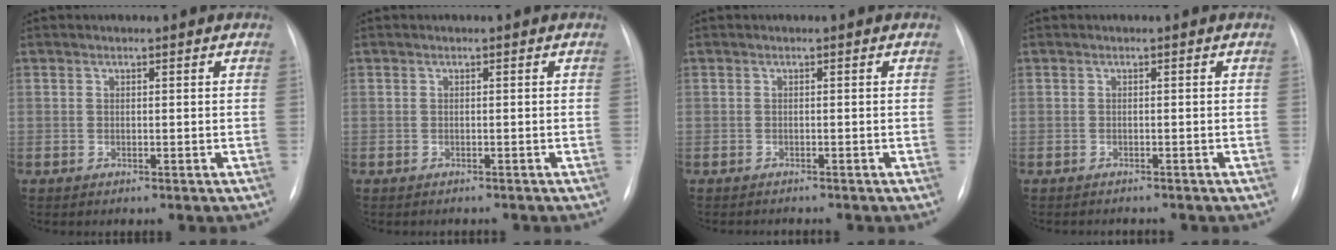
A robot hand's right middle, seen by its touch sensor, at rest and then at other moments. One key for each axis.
{"total": 1.7, "fx": -1.5, "fy": 0.5, "fz": 0.4, "tx": -0.009, "ty": -0.005, "tz": -0.015}
{"total": 1.8, "fx": -1.7, "fy": 0.2, "fz": 0.4, "tx": -0.003, "ty": -0.007, "tz": -0.017}
{"total": 2.1, "fx": -2.0, "fy": 0.4, "fz": 0.5, "tx": -0.004, "ty": -0.007, "tz": -0.020}